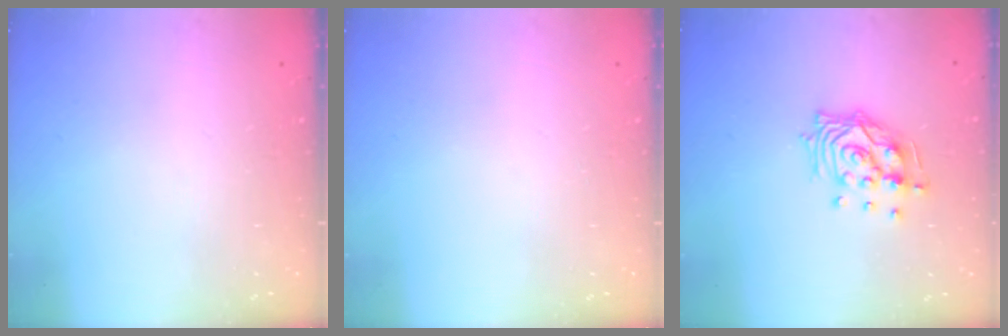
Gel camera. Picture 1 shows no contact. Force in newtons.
{"total": 0.0}
{"total": 12.8, "press": 12.7, "slide": 1.6}